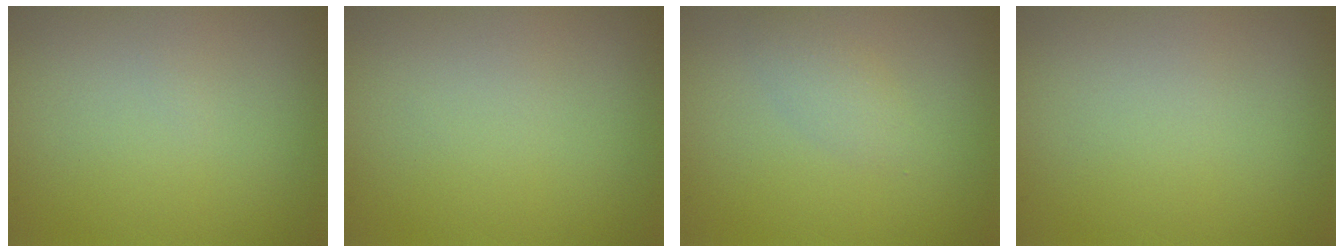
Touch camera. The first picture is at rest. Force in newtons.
{"total": 0.0}
{"total": 1.6, "press": 1.6, "slide": 0.0}
{"total": 0.0}